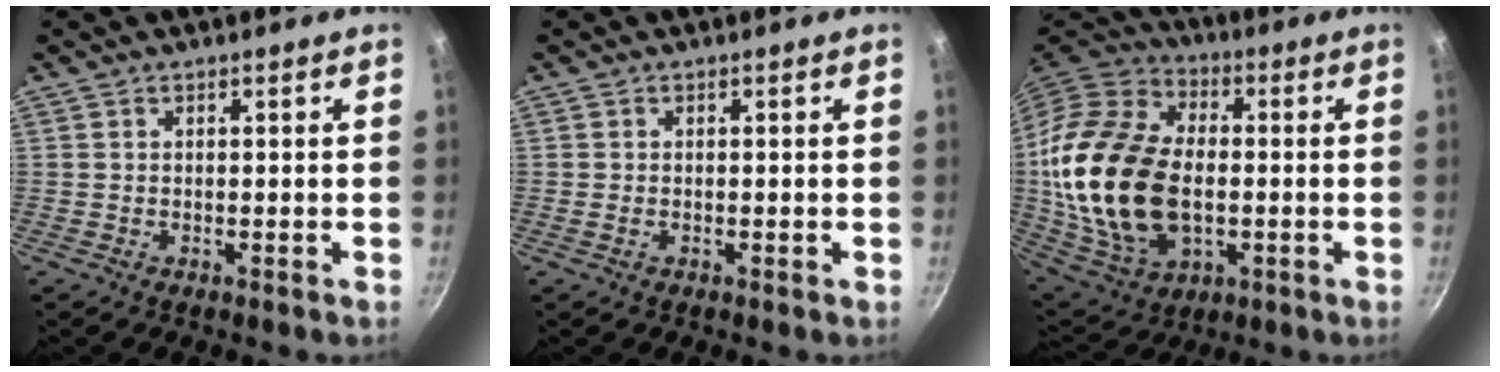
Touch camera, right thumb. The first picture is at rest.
{"total": 0.8, "force": [-0.2, 0.5, 0.6], "torque": [-0.011, 0.000, -0.004]}
{"total": 25.8, "force": [-1.3, 16.8, 19.6], "torque": [-0.377, 0.014, -0.016]}